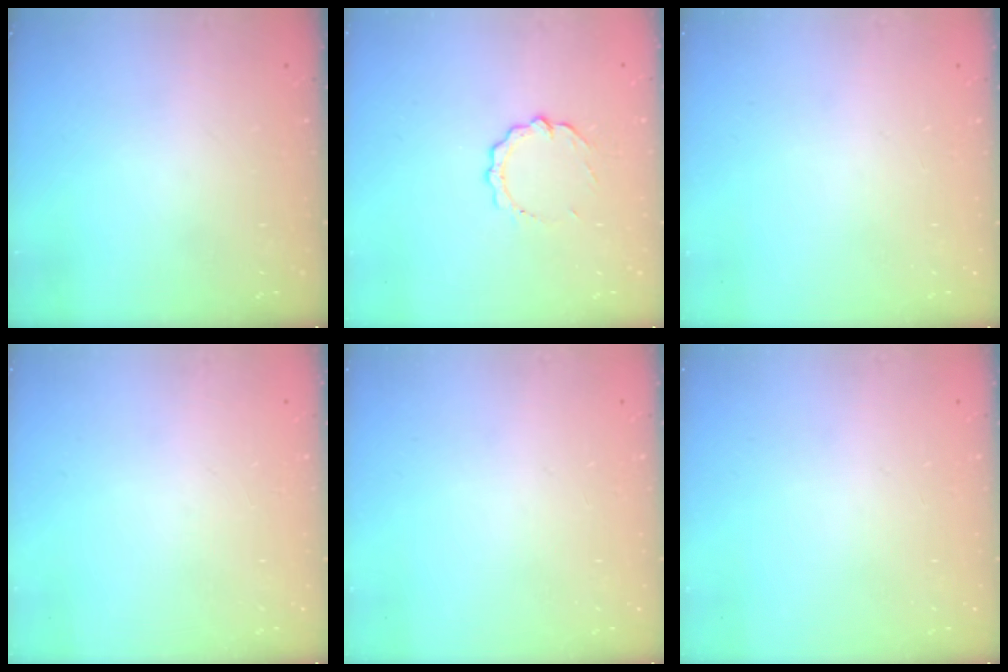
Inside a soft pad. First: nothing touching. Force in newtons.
{"total": 6.9, "press": 6.9, "slide": 0.5}
{"total": 0.0}
{"total": 0.0}
{"total": 0.0}
{"total": 0.0}